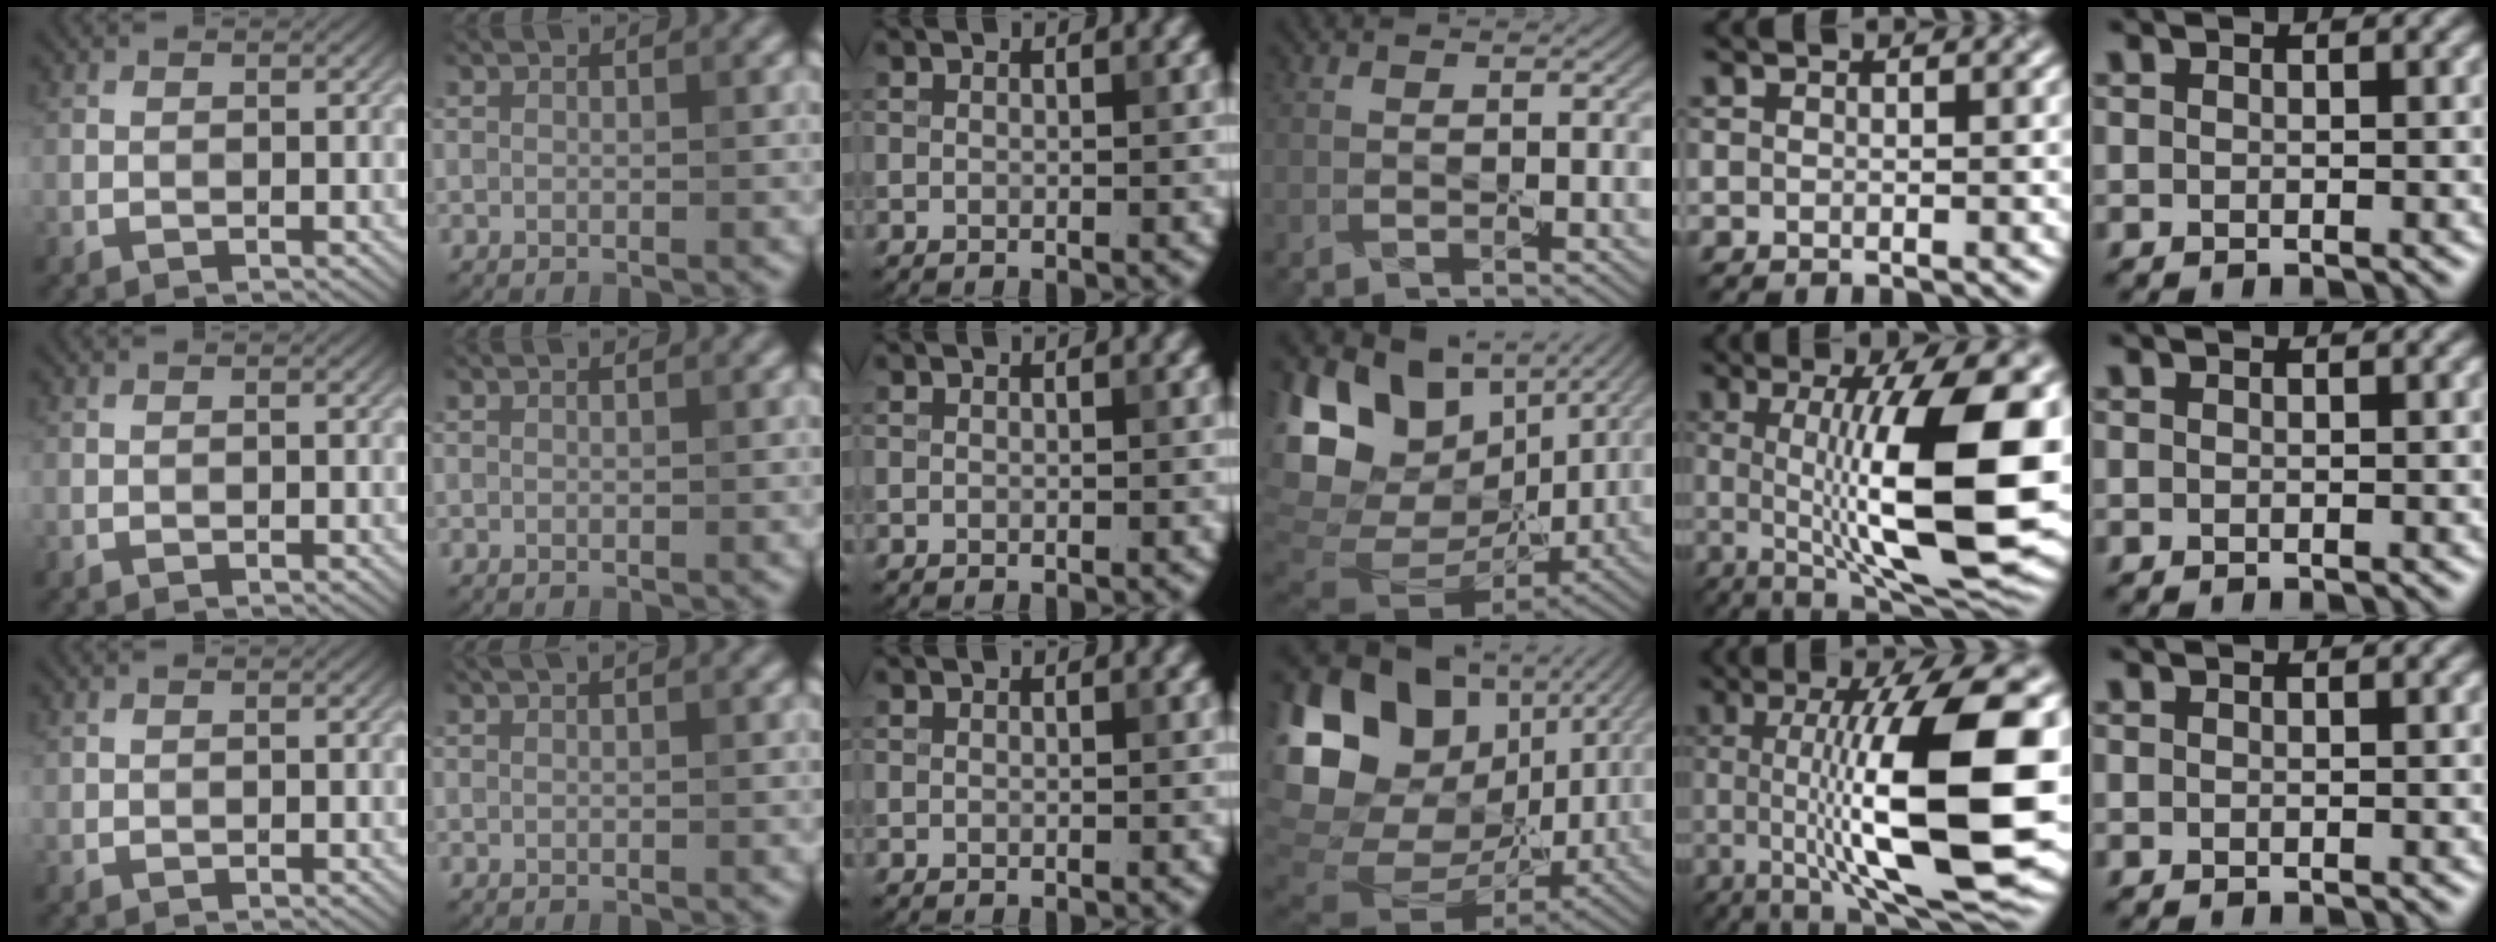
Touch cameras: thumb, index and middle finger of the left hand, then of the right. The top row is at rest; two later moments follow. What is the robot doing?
{"motion": "peel", "object": "postage stamp"}